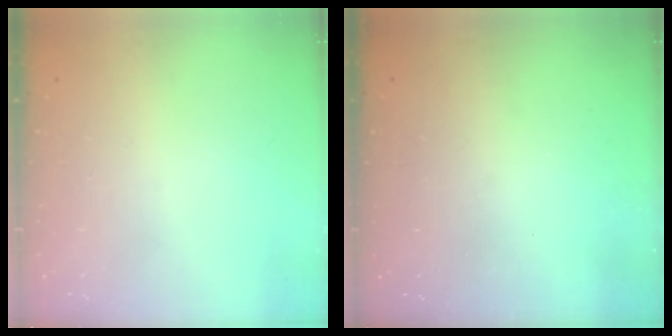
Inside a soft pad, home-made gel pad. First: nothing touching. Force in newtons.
{"total": 2.9, "press": 2.9, "slide": 0.3}